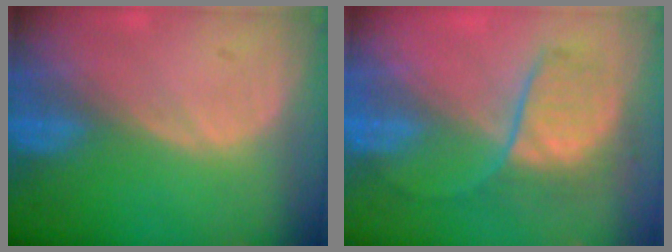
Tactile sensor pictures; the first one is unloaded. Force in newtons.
{"total": 7.0, "press": 6.9, "slide": 0.8}